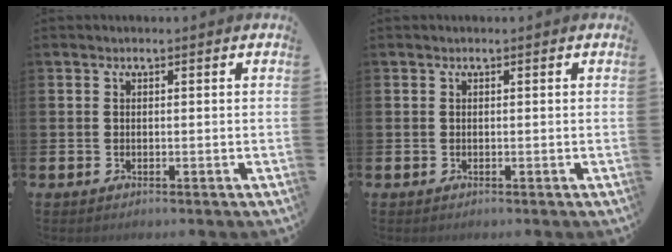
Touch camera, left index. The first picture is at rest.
{"total": 0.0}